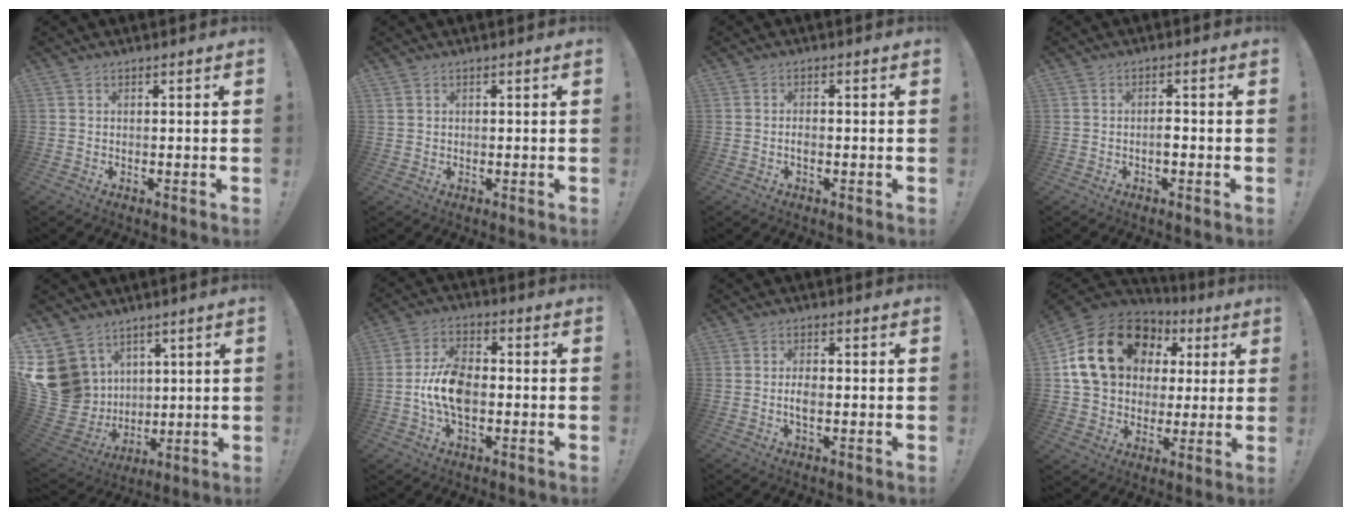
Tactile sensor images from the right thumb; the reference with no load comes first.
{"total": 1.0, "force": [0.5, 0.8, 0.2], "torque": [-0.003, 0.003, 0.010]}
{"total": 1.4, "force": [-0.7, 0.6, 1.1], "torque": [-0.027, 0.007, -0.012]}
{"total": 2.3, "force": [-0.9, 1.0, 1.8], "torque": [-0.031, 0.003, -0.017]}
{"total": 17.0, "force": [4.8, 14.7, 7.0], "torque": [-0.156, -0.040, 0.116]}
{"total": 11.9, "force": [-2.5, 7.2, 9.1], "torque": [-0.175, 0.010, -0.046]}
{"total": 3.3, "force": [-0.8, 1.3, 2.9], "torque": [-0.073, 0.003, -0.017]}
{"total": 21.9, "force": [7.4, 16.2, 12.8], "torque": [-0.216, -0.011, 0.159]}